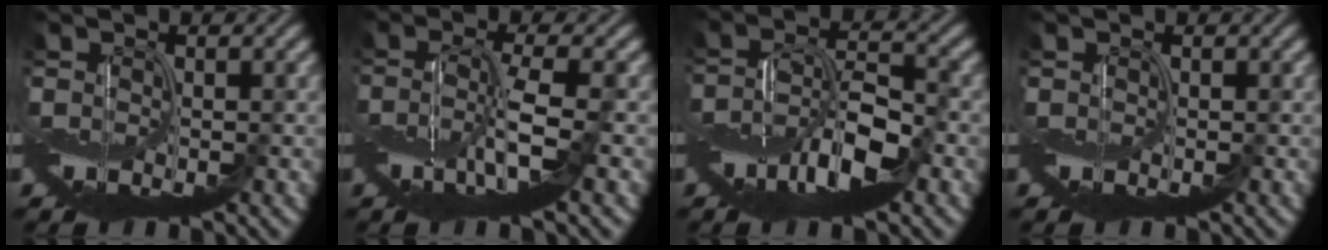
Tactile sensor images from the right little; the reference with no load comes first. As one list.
[{"total": 4.2, "force": [-1.3, 0.6, 3.9], "torque": [-0.083, 0.001, -0.026]}, {"total": 6.4, "force": [-3.2, 2.3, 5.0], "torque": [-0.095, 0.006, -0.064]}, {"total": 0.0}]